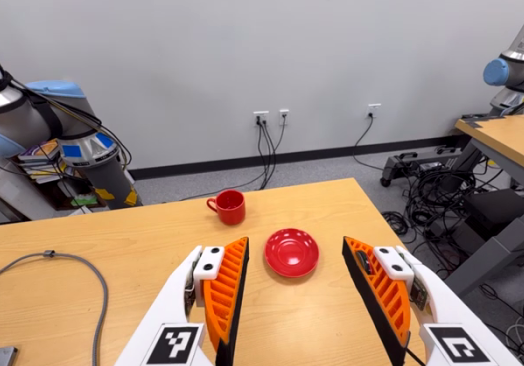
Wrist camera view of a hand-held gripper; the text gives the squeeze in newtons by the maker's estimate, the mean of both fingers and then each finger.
{"total": 0.0}